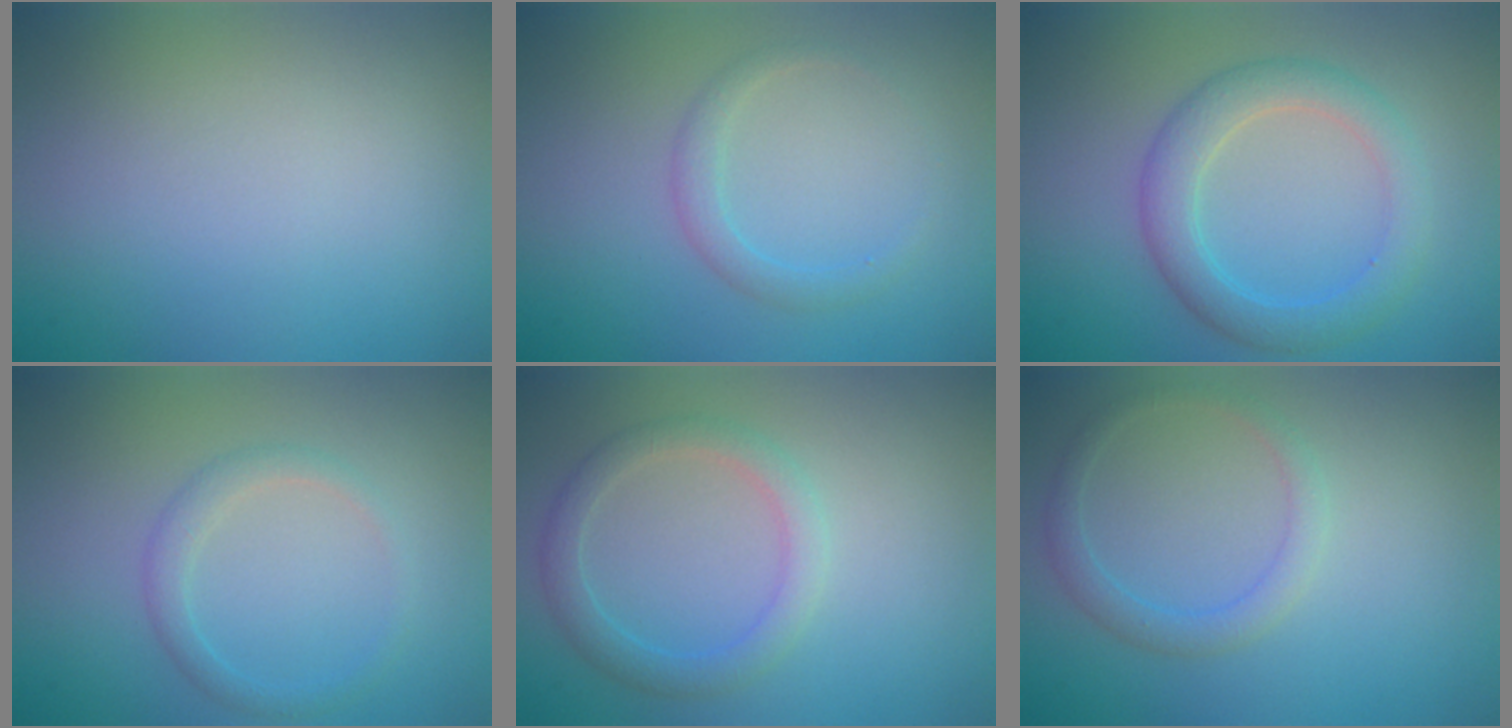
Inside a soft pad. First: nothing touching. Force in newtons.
{"total": 1.6, "press": 1.6, "slide": 0.1}
{"total": 4.1, "press": 4.1, "slide": 0.0}
{"total": 1.7, "press": 1.7, "slide": 0.1}
{"total": 2.7, "press": 2.7, "slide": 0.0}
{"total": 2.0, "press": 2.0, "slide": 0.1}